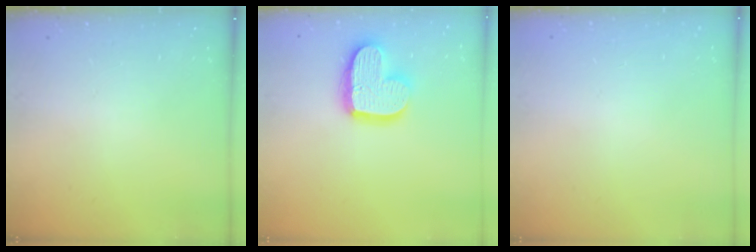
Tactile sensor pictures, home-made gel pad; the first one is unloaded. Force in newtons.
{"total": 15.6, "press": 15.5, "slide": 1.3}
{"total": 0.0}